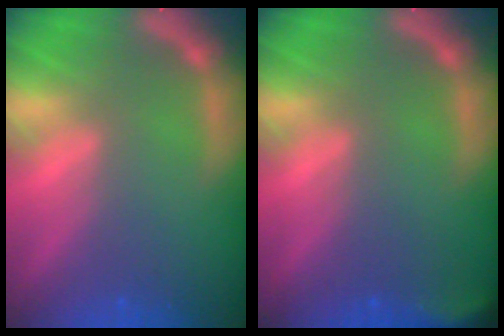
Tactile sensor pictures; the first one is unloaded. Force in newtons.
{"total": 2.9}